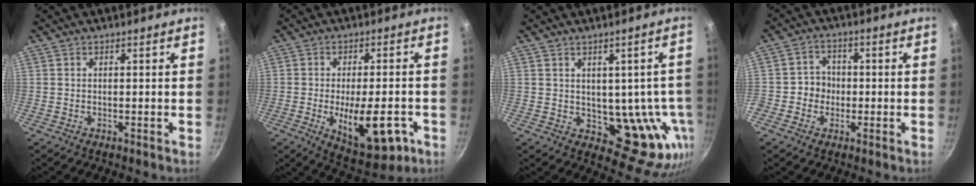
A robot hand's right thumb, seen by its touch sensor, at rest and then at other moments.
{"total": 14.9, "force": [-4.4, 6.2, 12.8], "torque": [-0.164, 0.005, -0.052]}
{"total": 13.0, "force": [-0.6, 8.1, 10.1], "torque": [-0.071, -0.013, 0.007]}
{"total": 4.5, "force": [-1.0, 4.3, 1.2], "torque": [0.017, 0.016, -0.025]}